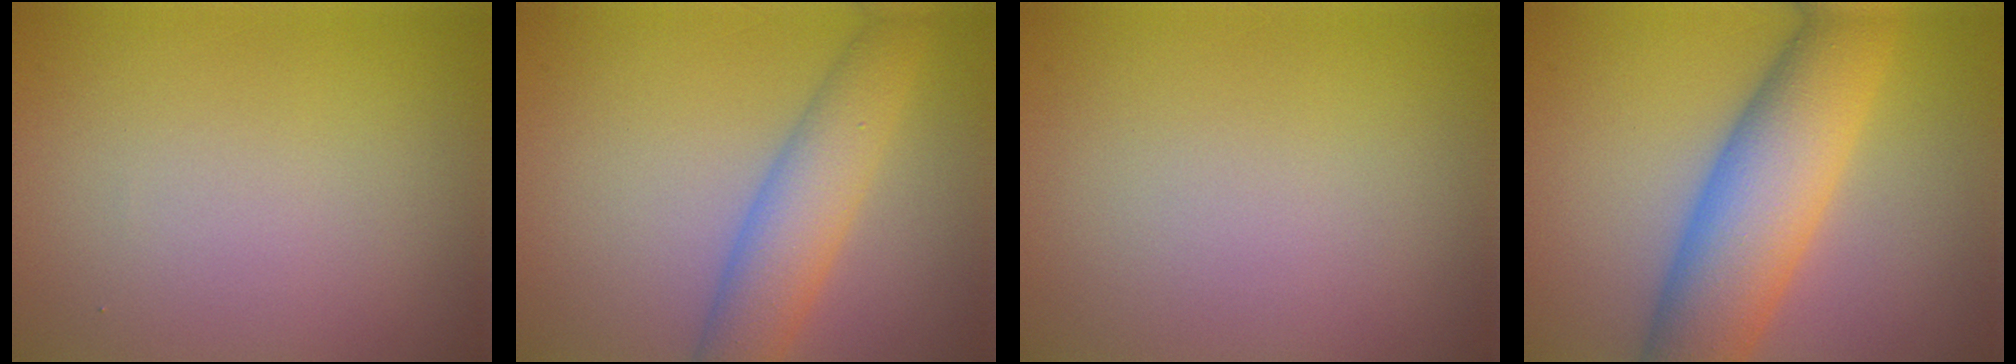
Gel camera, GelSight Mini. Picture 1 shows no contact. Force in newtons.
{"total": 5.1, "press": 5.1, "slide": 0.2}
{"total": 0.0}
{"total": 9.0, "press": 9.0, "slide": 0.3}